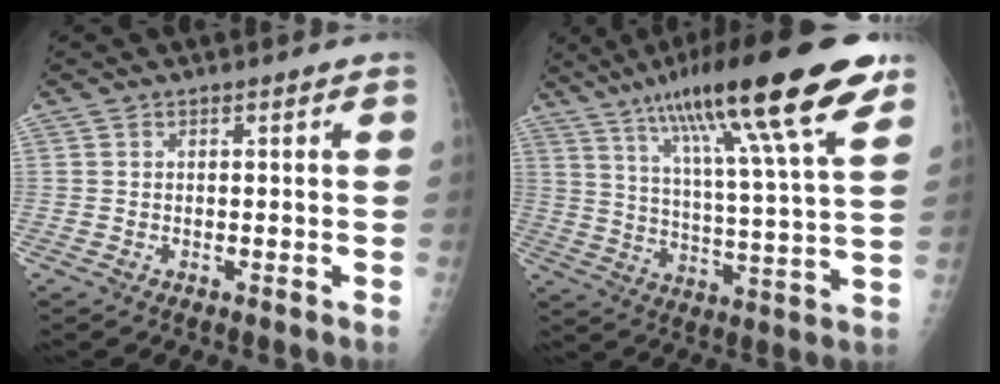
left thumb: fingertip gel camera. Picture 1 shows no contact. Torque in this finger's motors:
{"motor_torque": [1.35, -0.03, 1.72, -1.05, 0.46]}